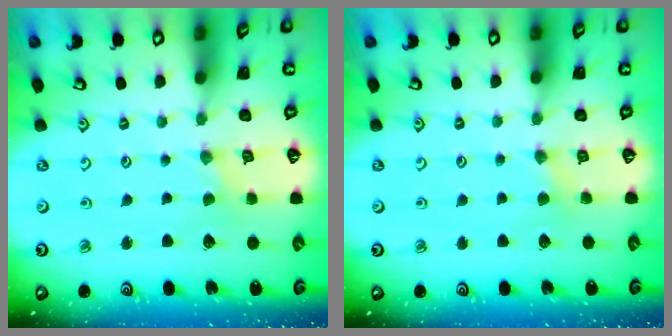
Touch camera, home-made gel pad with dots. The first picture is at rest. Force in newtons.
{"total": 2.3, "press": 2.3, "slide": 0.4}